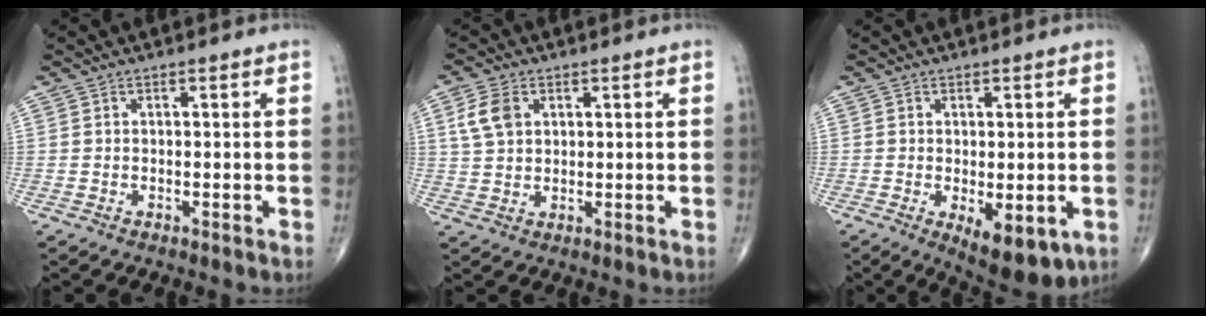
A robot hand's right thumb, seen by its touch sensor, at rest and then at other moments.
{"total": 5.8, "force": [2.0, 4.0, 3.7], "torque": [-0.068, 0.001, 0.041]}
{"total": 9.4, "force": [-3.2, 4.0, 7.9], "torque": [-0.095, -0.015, -0.037]}